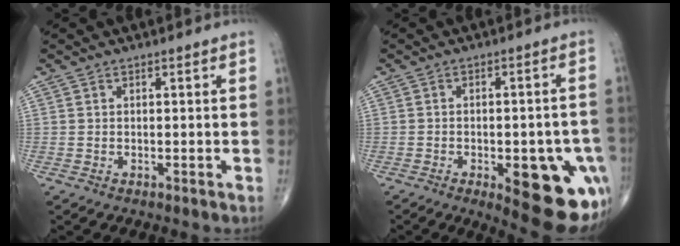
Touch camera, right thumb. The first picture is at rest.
{"total": 17.5, "force": [-6.9, 7.0, 14.5], "torque": [-0.118, 0.016, -0.071]}